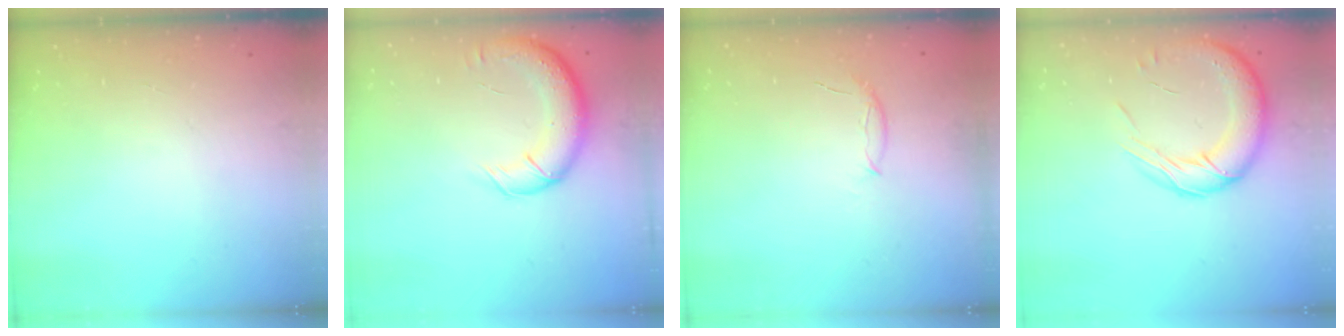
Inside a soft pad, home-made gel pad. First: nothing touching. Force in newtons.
{"total": 14.1, "press": 13.5, "slide": 3.8}
{"total": 5.6, "press": 5.5, "slide": 0.9}
{"total": 16.4, "press": 15.8, "slide": 4.5}